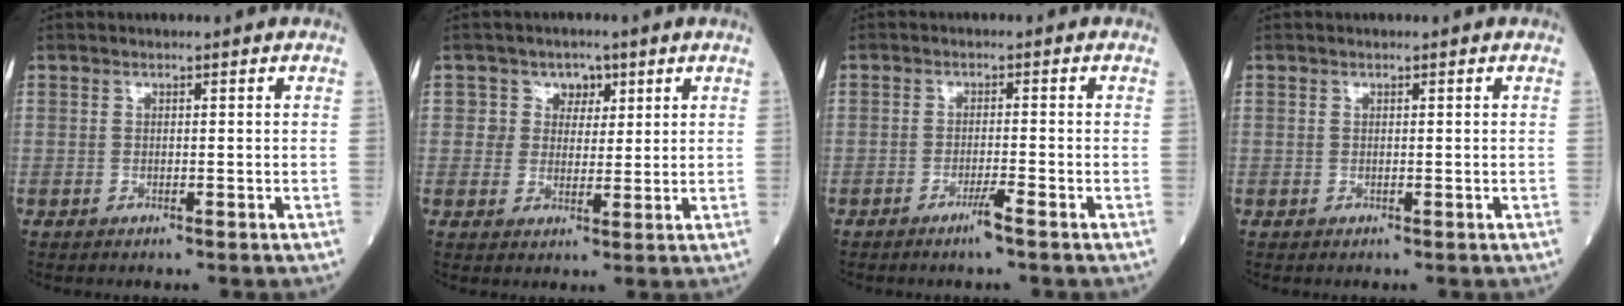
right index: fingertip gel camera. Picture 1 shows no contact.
{"total": 4.0, "force": [1.7, 3.6, 0.3], "torque": [0.013, 0.003, 0.022]}
{"total": 2.6, "force": [-1.7, -0.5, 1.8], "torque": [-0.037, -0.005, -0.034]}
{"total": 0.0}